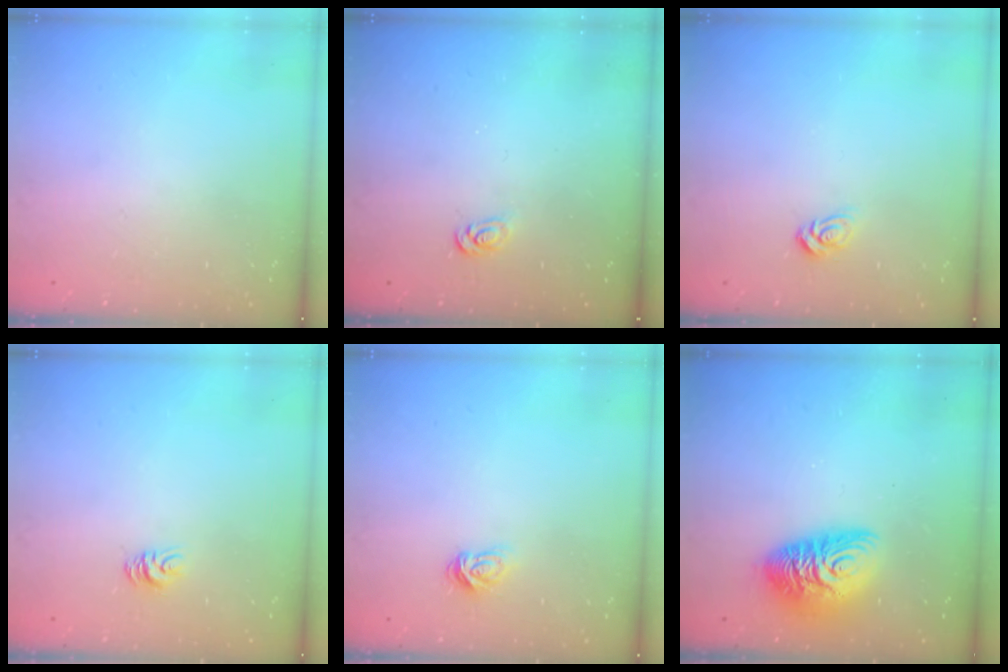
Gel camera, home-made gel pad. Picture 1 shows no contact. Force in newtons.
{"total": 2.5, "press": 2.5, "slide": 0.3}
{"total": 5.1, "press": 5.0, "slide": 0.4}
{"total": 4.9, "press": 4.9, "slide": 0.2}
{"total": 4.7, "press": 4.7, "slide": 0.5}
{"total": 12.1, "press": 12.0, "slide": 1.2}